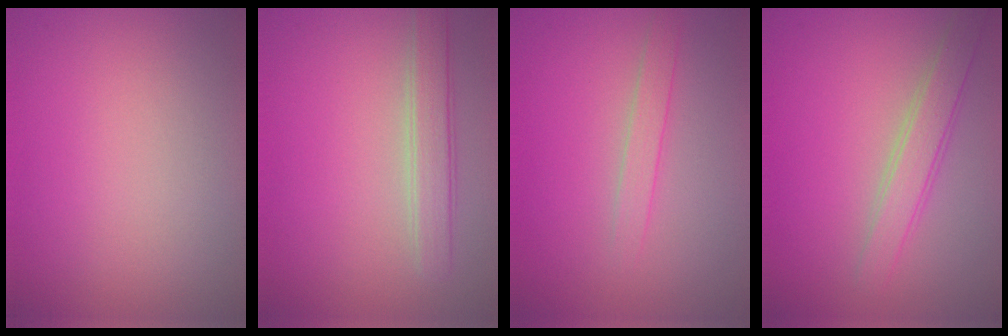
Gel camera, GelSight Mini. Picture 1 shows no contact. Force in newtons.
{"total": 2.7, "press": 2.7, "slide": 0.5}
{"total": 1.6, "press": 1.6, "slide": 0.0}
{"total": 2.8, "press": 2.8, "slide": 0.2}